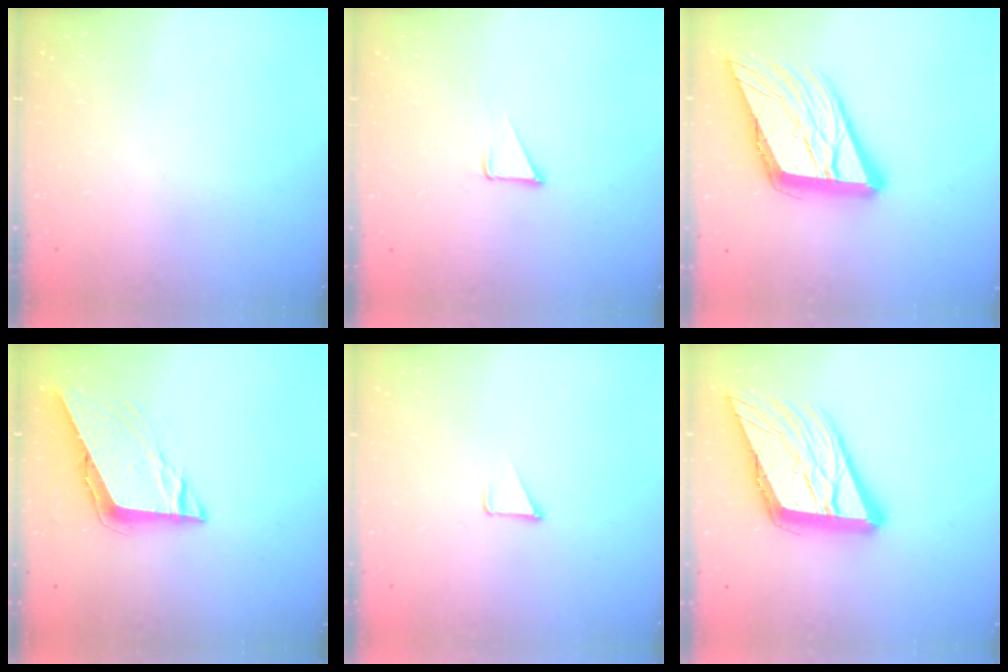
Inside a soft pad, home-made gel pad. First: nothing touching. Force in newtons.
{"total": 3.2, "press": 3.2, "slide": 0.1}
{"total": 20.5, "press": 20.2, "slide": 3.3}
{"total": 8.4, "press": 8.4, "slide": 0.8}
{"total": 1.8, "press": 1.7, "slide": 0.1}
{"total": 20.5, "press": 20.2, "slide": 3.3}